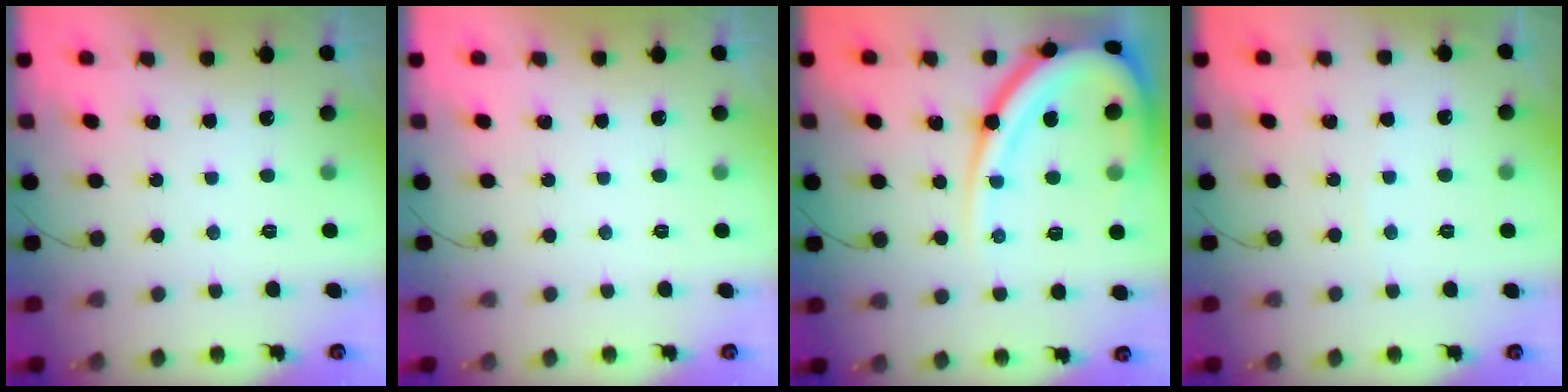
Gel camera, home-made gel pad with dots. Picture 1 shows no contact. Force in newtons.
{"total": 0.0}
{"total": 17.9, "press": 17.8, "slide": 1.2}
{"total": 2.4, "press": 2.3, "slide": 0.3}